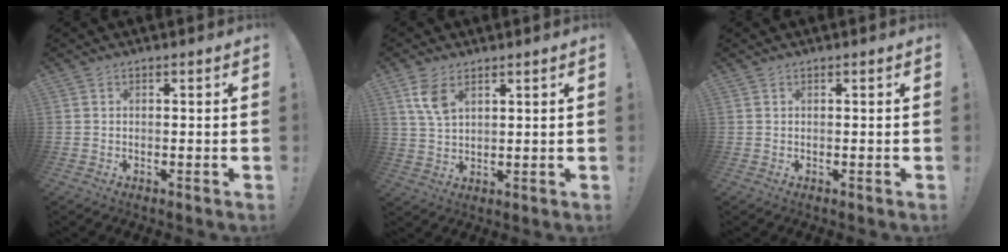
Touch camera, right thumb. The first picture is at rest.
{"total": 6.8, "force": [3.6, 3.5, 4.6], "torque": [-0.094, -0.014, 0.068]}
{"total": 0.0}